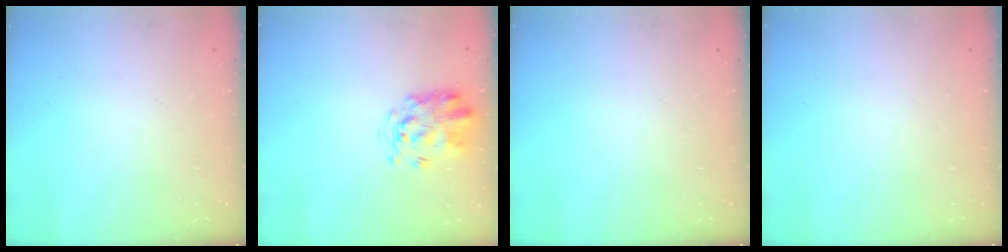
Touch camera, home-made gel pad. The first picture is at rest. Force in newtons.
{"total": 3.2, "press": 3.0, "slide": 1.1}
{"total": 0.0}
{"total": 0.0}